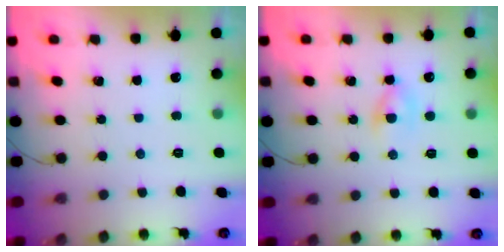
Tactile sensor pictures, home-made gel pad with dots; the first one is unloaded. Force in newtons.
{"total": 4.1, "press": 3.8, "slide": 1.4}